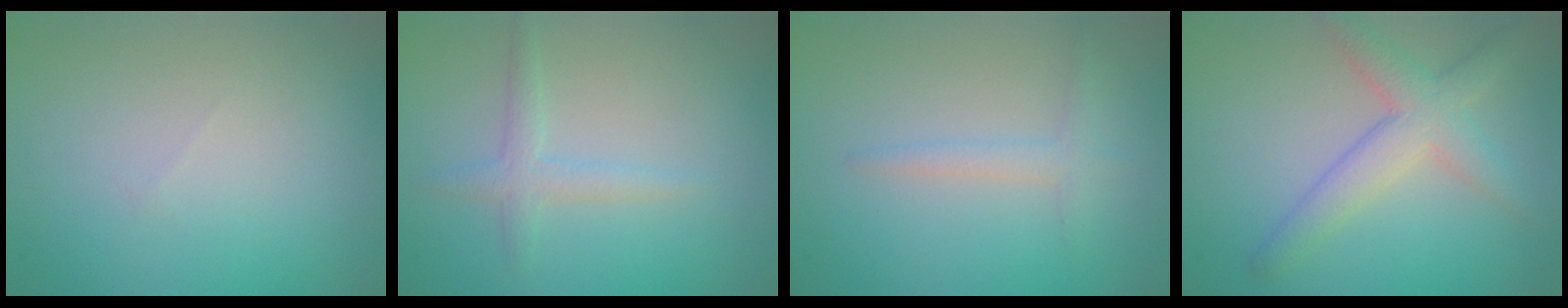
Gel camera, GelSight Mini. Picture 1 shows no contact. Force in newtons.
{"total": 1.8, "press": 1.8, "slide": 0.1}
{"total": 1.5, "press": 1.5, "slide": 0.1}
{"total": 4.0, "press": 4.0, "slide": 0.1}